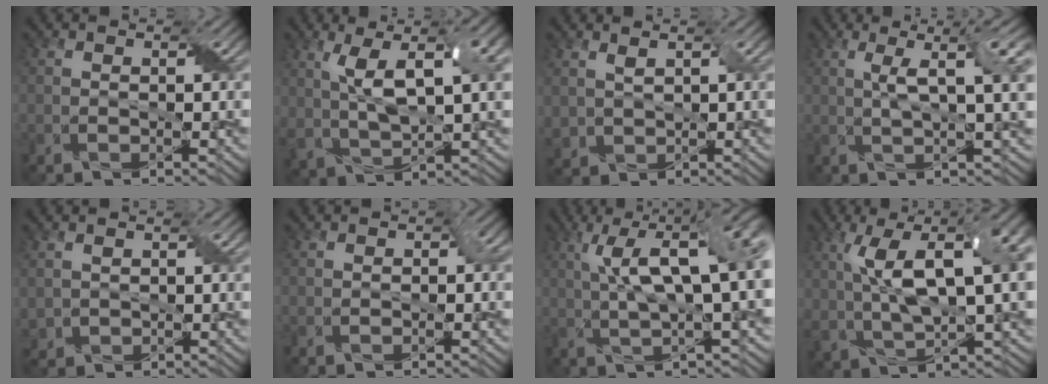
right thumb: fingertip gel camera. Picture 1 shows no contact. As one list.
[{"total": 10.5, "force": [3.0, 4.3, 9.1], "torque": [-0.183, 0.000, 0.060]}, {"total": 2.5, "force": [1.1, 1.6, 1.5], "torque": [-0.045, -0.002, 0.027]}, {"total": 7.2, "force": [1.7, 1.4, 6.9], "torque": [-0.112, 0.012, 0.033]}, {"total": 1.5, "force": [0.3, 1.4, 0.4], "torque": [-0.021, -0.004, 0.013]}, {"total": 1.3, "force": [-0.3, 0.9, 0.9], "torque": [-0.012, 0.001, -0.003]}, {"total": 13.8, "force": [3.0, 4.7, 12.6], "torque": [-0.209, 0.021, 0.052]}, {"total": 14.0, "force": [3.1, 6.4, 12.1], "torque": [-0.231, 0.009, 0.058]}]